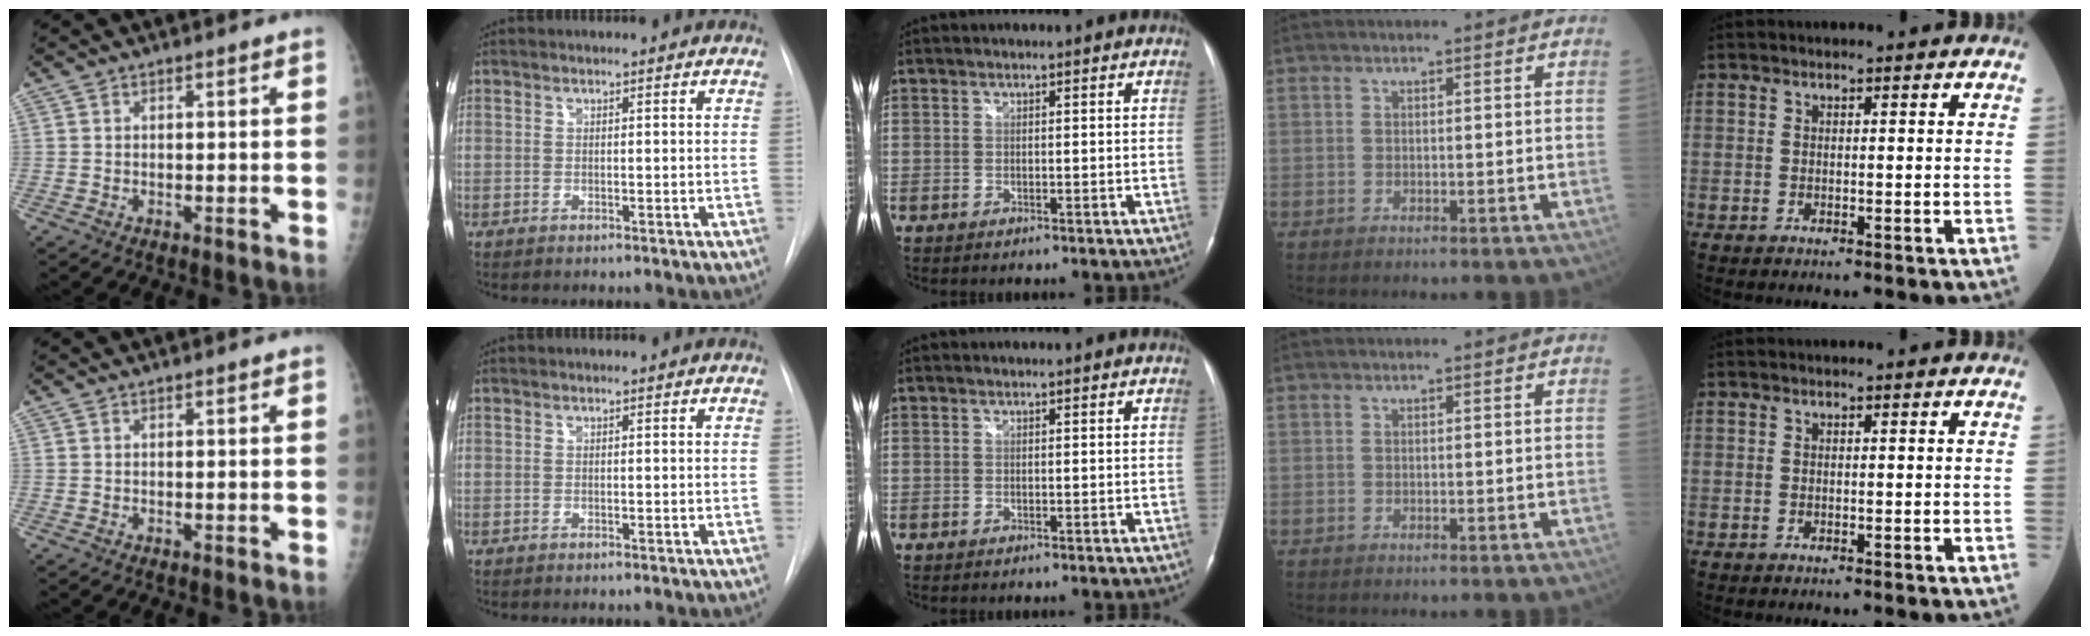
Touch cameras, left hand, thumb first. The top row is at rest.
{}